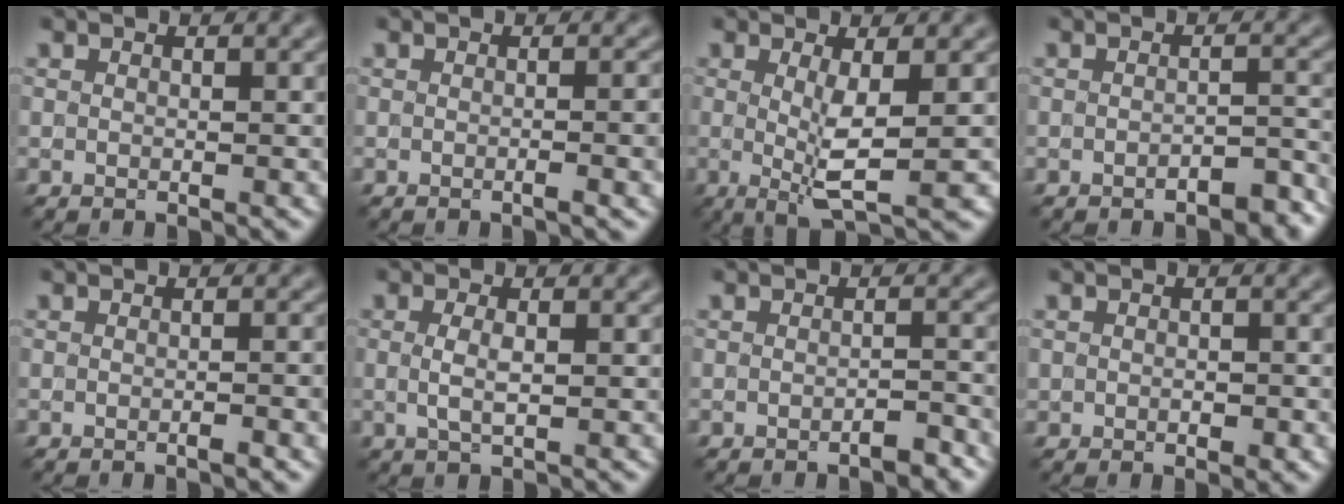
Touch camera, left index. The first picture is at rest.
{"total": 2.8, "force": [-0.3, 0.9, 2.7], "torque": [-0.025, 0.003, -0.007]}
{"total": 3.9, "force": [0.1, 0.7, 3.9], "torque": [-0.074, -0.009, 0.003]}
{"total": 2.8, "force": [-2.0, 0.9, 1.8], "torque": [-0.028, 0.005, -0.026]}
{"total": 2.1, "force": [-0.4, 0.6, 1.9], "torque": [-0.021, 0.002, -0.008]}
{"total": 1.7, "force": [0.2, 0.4, 1.6], "torque": [-0.038, 0.000, 0.003]}
{"total": 1.6, "force": [-1.0, 0.3, 1.2], "torque": [-0.014, 0.005, -0.018]}
{"total": 1.6, "force": [-0.3, 1.0, 1.2], "torque": [-0.021, -0.002, -0.005]}